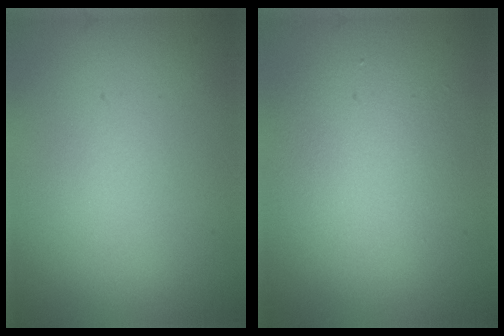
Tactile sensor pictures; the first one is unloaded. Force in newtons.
{"total": 3.8, "press": 3.8, "slide": 0.5}